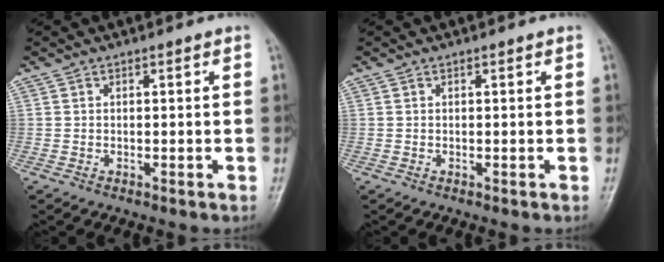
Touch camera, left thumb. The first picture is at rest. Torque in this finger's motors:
{"motor_torque": [0.00, 0.00, -0.02, -0.02, 0.00]}